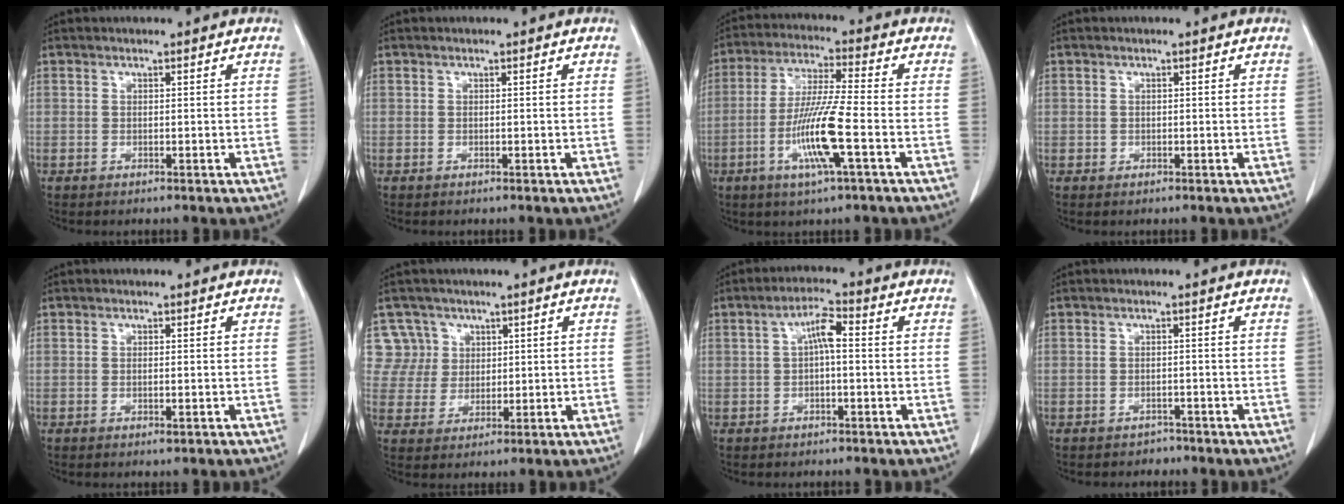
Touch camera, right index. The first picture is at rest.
{"total": 0.0}
{"total": 10.8, "force": [-3.6, -0.1, 10.2], "torque": [-0.205, -0.011, -0.070]}
{"total": 0.6, "force": [0.0, 0.6, 0.0], "torque": [0.006, 0.006, -0.003]}
{"total": 0.9, "force": [-0.3, 0.2, 0.8], "torque": [-0.017, -0.003, -0.002]}
{"total": 5.9, "force": [2.4, 5.4, -0.8], "torque": [0.030, 0.013, 0.053]}
{"total": 4.1, "force": [0.3, 0.9, 3.9], "torque": [-0.070, 0.014, 0.002]}
{"total": 1.8, "force": [-1.5, 0.9, -0.2], "torque": [-0.003, 0.002, -0.023]}